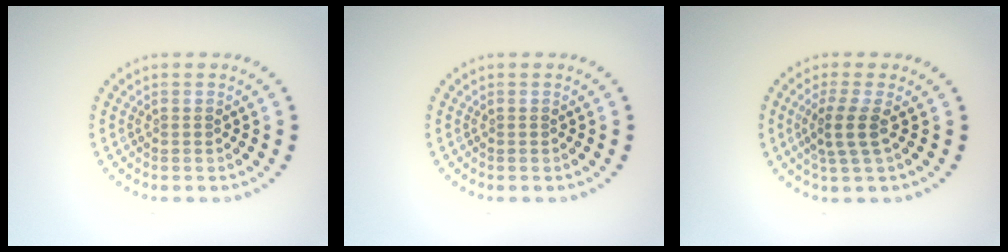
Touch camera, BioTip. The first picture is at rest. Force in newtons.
{"total": 0.0}
{"total": 2.5, "press": 2.0, "slide": 1.6}